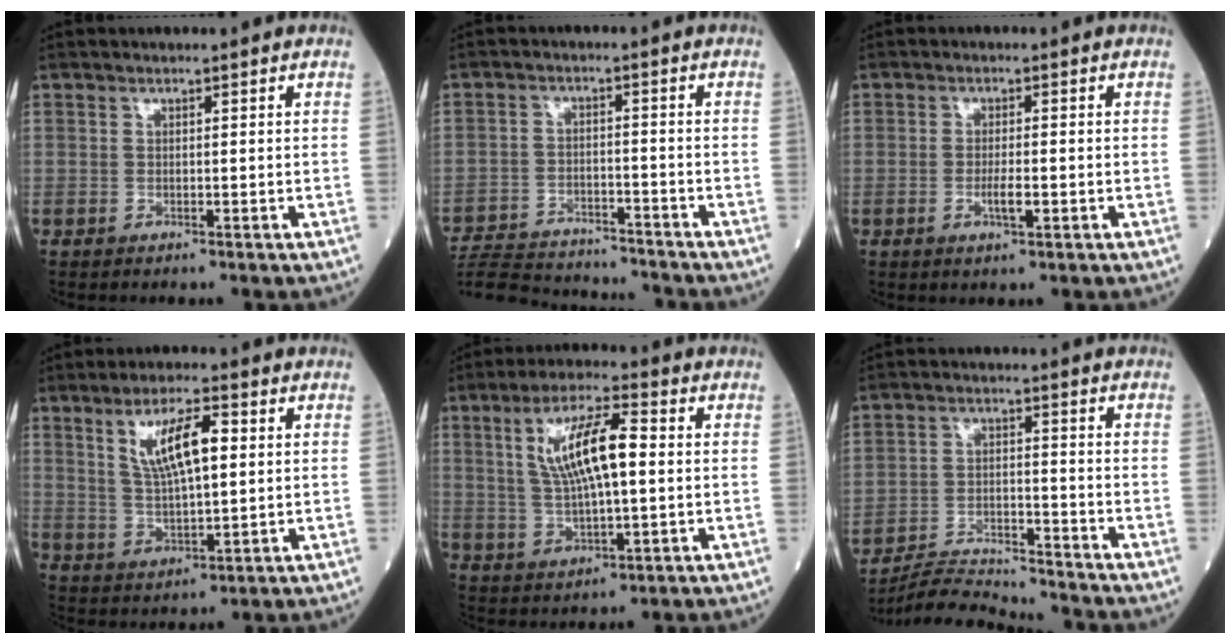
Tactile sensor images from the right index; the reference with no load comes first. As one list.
[{"total": 14.3, "force": [-13.7, 2.4, 3.5], "torque": [-0.075, 0.003, -0.204]}, {"total": 2.5, "force": [-0.8, 0.3, 2.4], "torque": [-0.046, -0.001, -0.013]}, {"total": 9.1, "force": [2.9, 2.1, 8.4], "torque": [-0.156, 0.007, 0.059]}, {"total": 10.9, "force": [2.0, 2.5, 10.4], "torque": [-0.202, 0.014, 0.040]}, {"total": 8.9, "force": [-8.8, -1.1, 0.3], "torque": [-0.010, -0.001, -0.160]}]